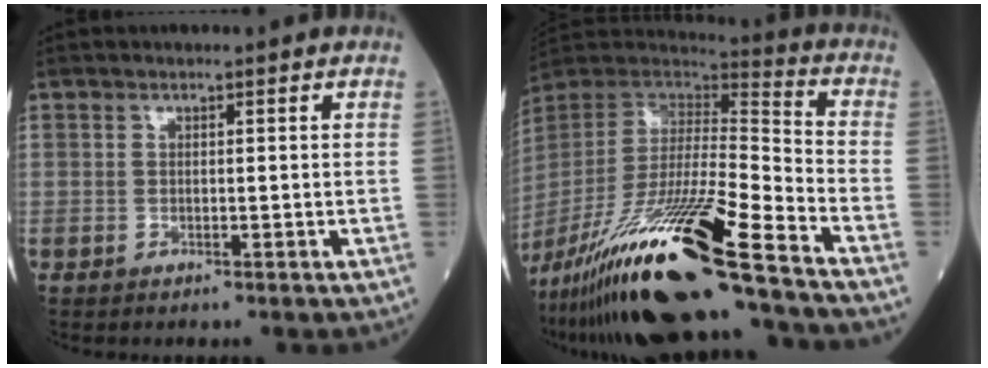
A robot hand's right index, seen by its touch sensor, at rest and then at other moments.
{"total": 28.0, "force": [-20.0, 0.9, 19.5], "torque": [-0.364, -0.057, -0.362]}